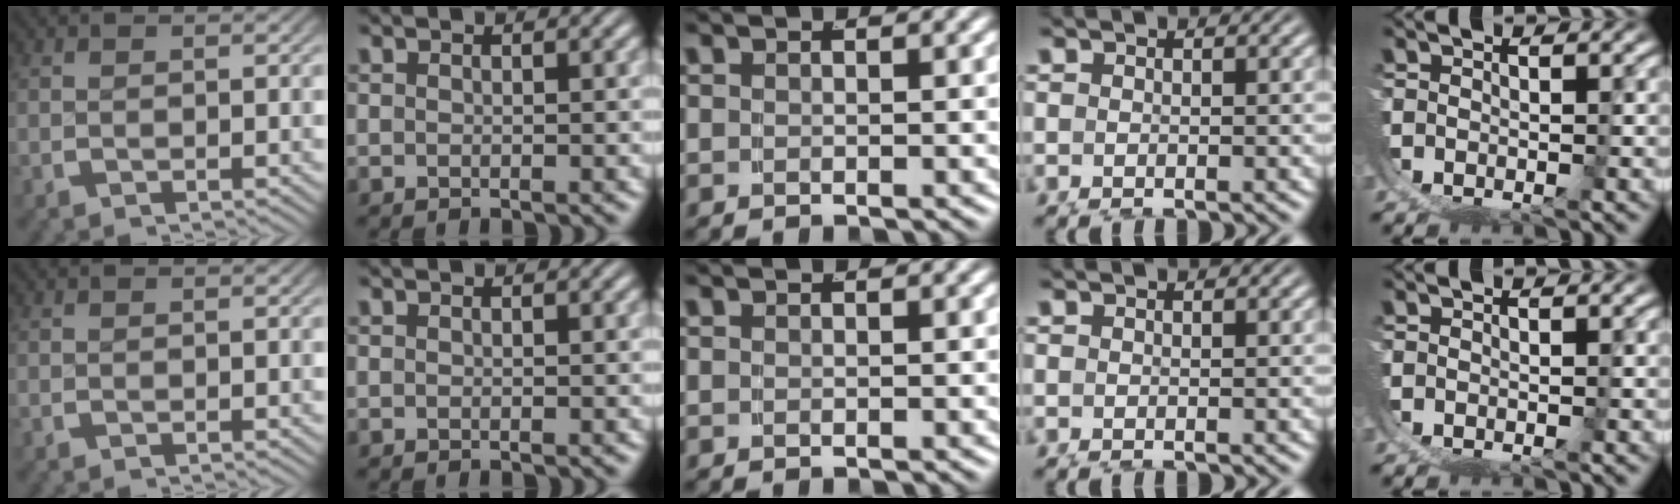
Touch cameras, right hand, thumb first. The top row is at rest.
{}